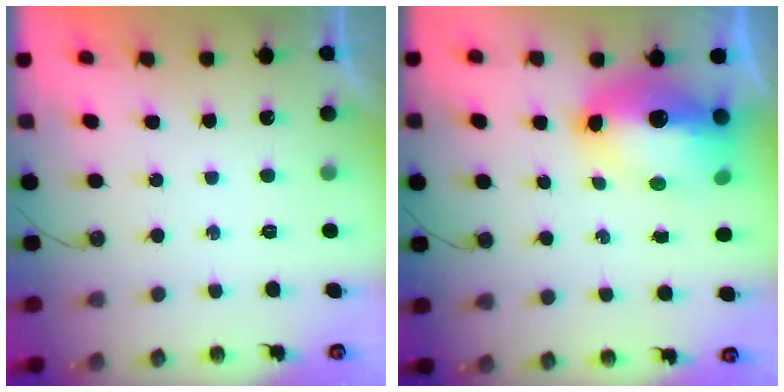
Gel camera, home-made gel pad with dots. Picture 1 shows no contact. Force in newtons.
{"total": 15.0, "press": 14.9, "slide": 1.3}